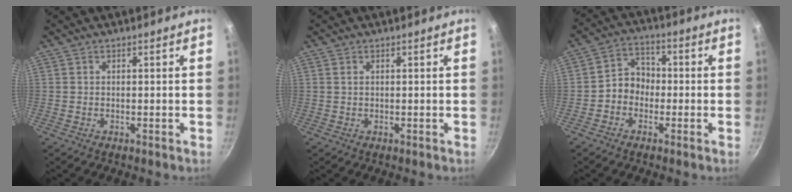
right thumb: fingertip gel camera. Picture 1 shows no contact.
{"total": 0.6, "force": [0.3, 0.4, 0.4], "torque": [-0.008, 0.001, 0.004]}
{"total": 5.8, "force": [-1.4, 4.9, 2.9], "torque": [-0.014, 0.026, -0.036]}